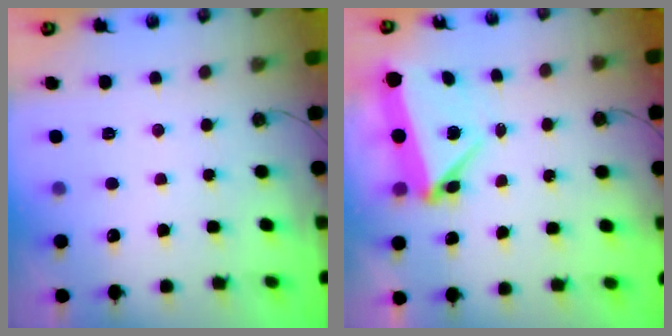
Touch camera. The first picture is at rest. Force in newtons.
{"total": 6.5, "press": 6.3, "slide": 1.5}